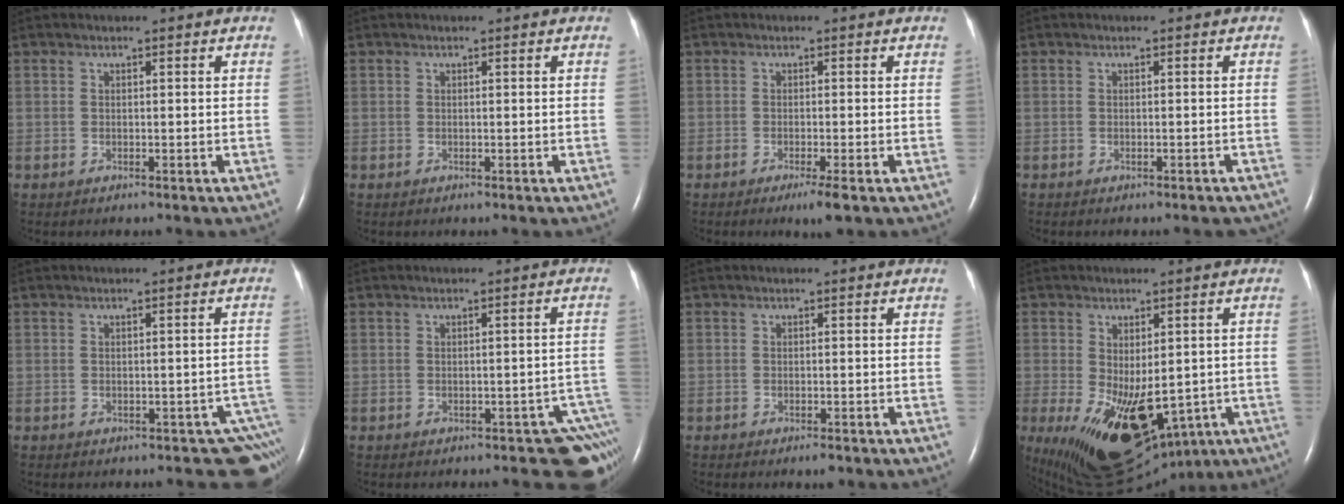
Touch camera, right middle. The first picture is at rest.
{"total": 0.0}
{"total": 2.6, "force": [-1.5, 0.0, 2.1], "torque": [-0.035, -0.008, -0.024]}
{"total": 3.0, "force": [-2.6, 1.0, 1.0], "torque": [-0.010, -0.003, -0.028]}
{"total": 4.4, "force": [-3.1, 2.1, 2.3], "torque": [-0.005, 0.011, -0.035]}
{"total": 5.8, "force": [-4.1, 2.1, 3.4], "torque": [-0.017, 0.009, -0.047]}
{"total": 2.4, "force": [-1.4, 0.7, 1.8], "torque": [-0.026, -0.004, -0.017]}
{"total": 18.9, "force": [-7.0, 10.0, 14.4], "torque": [-0.237, -0.031, -0.081]}